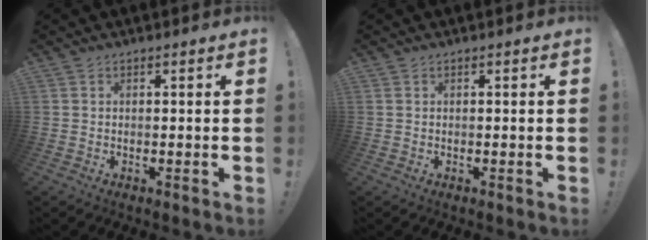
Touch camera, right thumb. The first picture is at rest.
{"total": 0.0}